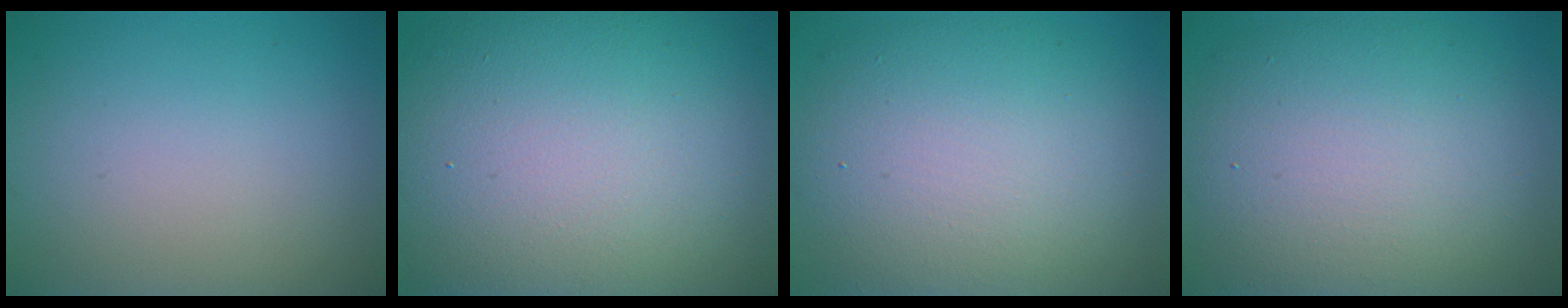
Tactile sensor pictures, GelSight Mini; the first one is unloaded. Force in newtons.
{"total": 17.4, "press": 17.4, "slide": 0.9}
{"total": 11.3, "press": 11.2, "slide": 0.8}
{"total": 11.1, "press": 11.1, "slide": 0.5}